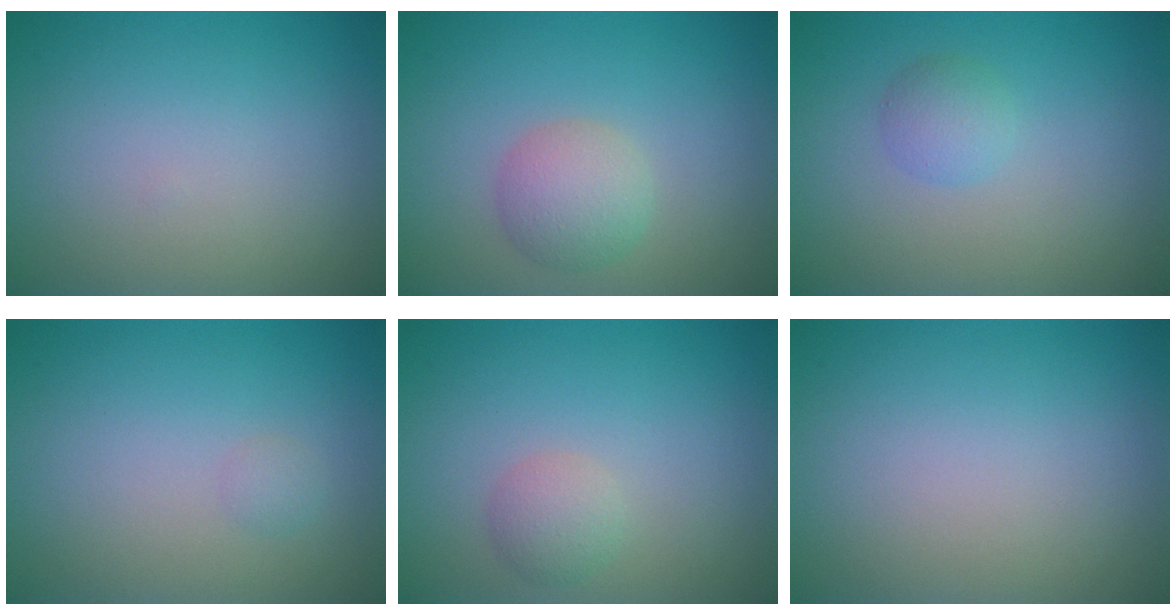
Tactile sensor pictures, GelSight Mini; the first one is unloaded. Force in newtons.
{"total": 3.1, "press": 3.1, "slide": 0.1}
{"total": 1.7, "press": 1.7, "slide": 0.0}
{"total": 0.7, "press": 0.7, "slide": 0.0}
{"total": 1.8, "press": 1.8, "slide": 0.1}
{"total": 0.0}